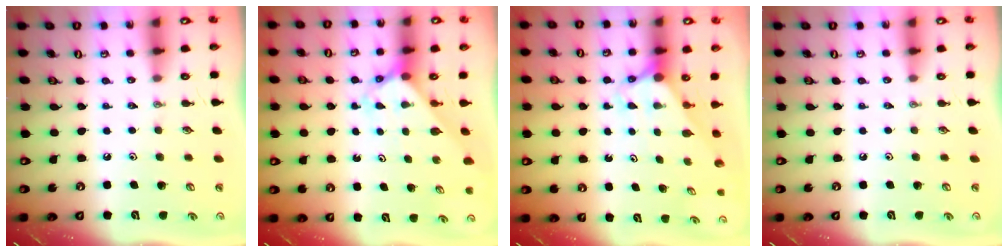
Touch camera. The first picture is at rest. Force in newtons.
{"total": 2.7, "press": 2.7, "slide": 0.2}
{"total": 2.8, "press": 2.8, "slide": 0.0}
{"total": 0.0}